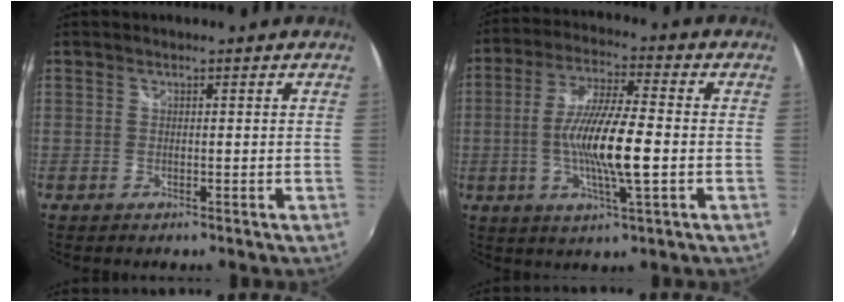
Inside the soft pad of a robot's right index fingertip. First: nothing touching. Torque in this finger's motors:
{"motor_torque": [1.13, -0.31, 0.61, 0.21]}